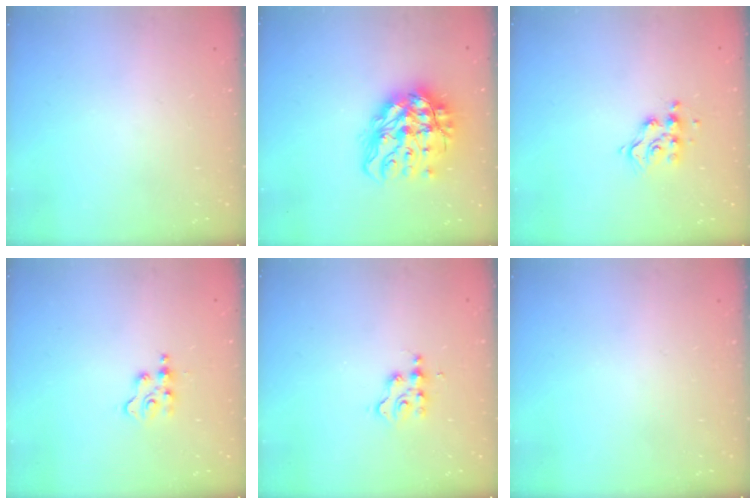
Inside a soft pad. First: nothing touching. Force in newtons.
{"total": 16.6, "press": 16.6, "slide": 1.3}
{"total": 9.0, "press": 9.0, "slide": 0.5}
{"total": 3.7, "press": 3.7, "slide": 0.5}
{"total": 3.0, "press": 3.0, "slide": 0.2}
{"total": 0.0}